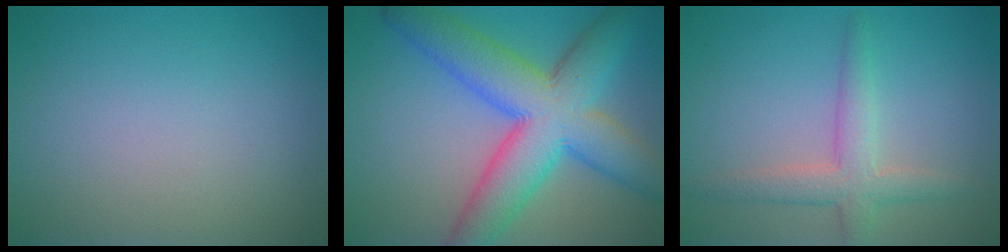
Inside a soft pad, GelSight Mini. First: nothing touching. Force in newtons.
{"total": 10.8, "press": 10.8, "slide": 0.2}
{"total": 3.4, "press": 3.4, "slide": 0.2}